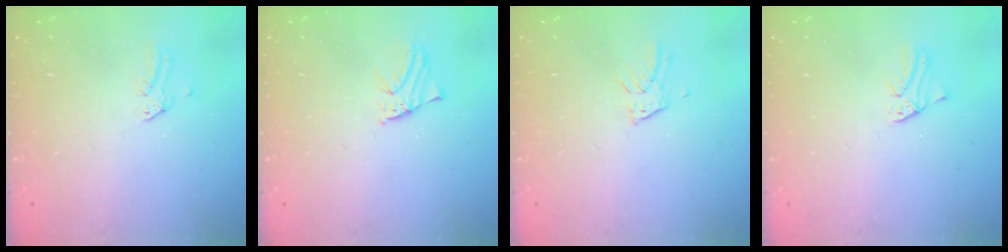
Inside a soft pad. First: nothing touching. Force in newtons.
{"total": 0.9, "press": 0.9, "slide": 0.0}
{"total": 4.3, "press": 4.3, "slide": 0.2}
{"total": 1.2, "press": 1.2, "slide": 0.2}